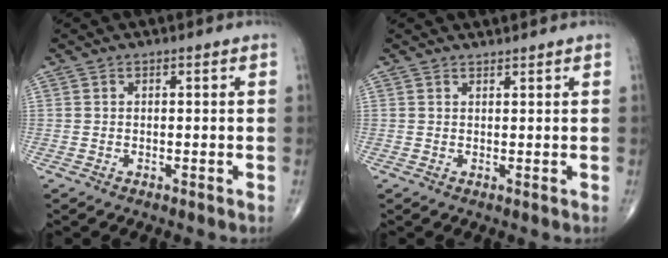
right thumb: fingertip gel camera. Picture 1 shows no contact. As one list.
[{"total": 0.9, "force": [0.9, 0.0, 0.0], "torque": [0.003, -0.008, 0.016]}]